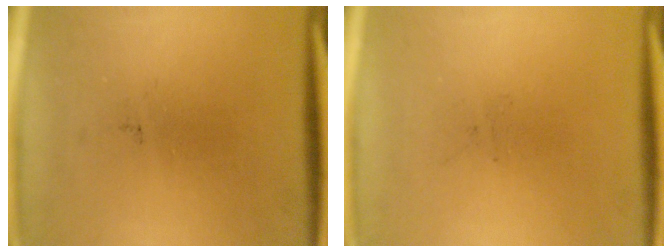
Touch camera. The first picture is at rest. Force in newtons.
{"total": 0.0}